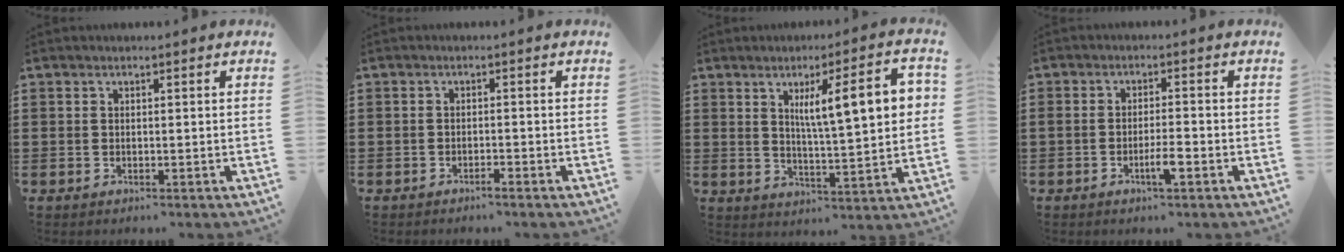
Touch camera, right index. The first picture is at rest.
{"total": 1.1, "force": [-1.0, -0.1, 0.5], "torque": [-0.011, -0.003, -0.019]}
{"total": 11.0, "force": [3.3, 2.0, 10.2], "torque": [-0.170, 0.004, 0.048]}
{"total": 3.5, "force": [-1.9, 0.4, 3.0], "torque": [-0.050, 0.003, -0.034]}